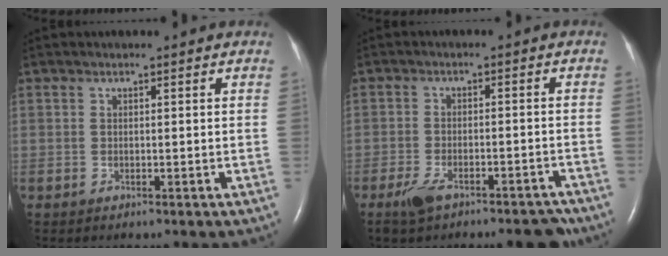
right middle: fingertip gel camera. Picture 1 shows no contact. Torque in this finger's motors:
{"motor_torque": [0.01, -0.04, 0.22, 0.07]}